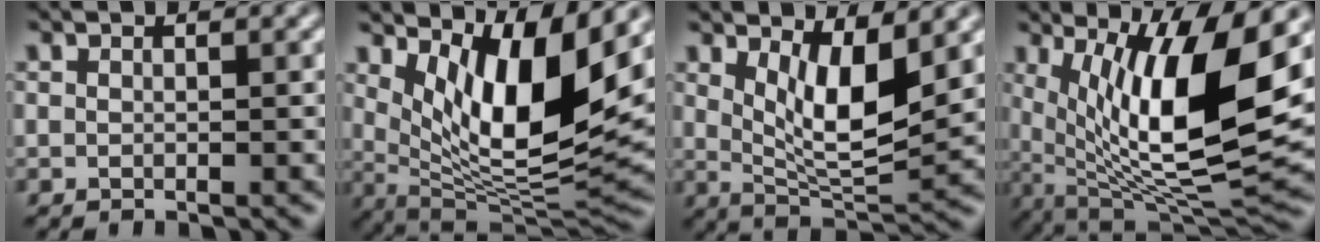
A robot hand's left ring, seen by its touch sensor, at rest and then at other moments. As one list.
[{"total": 10.3, "force": [3.9, 3.1, 9.0], "torque": [-0.149, -0.021, 0.078]}, {"total": 6.3, "force": [2.3, 2.1, 5.5], "torque": [-0.100, -0.018, 0.047]}, {"total": 12.2, "force": [2.8, 3.7, 11.3], "torque": [-0.189, -0.016, 0.057]}]